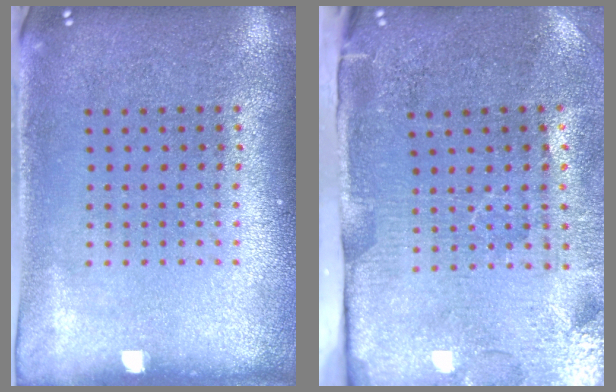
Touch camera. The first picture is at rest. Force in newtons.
{"total": 4.5, "press": 3.7, "slide": 2.7}